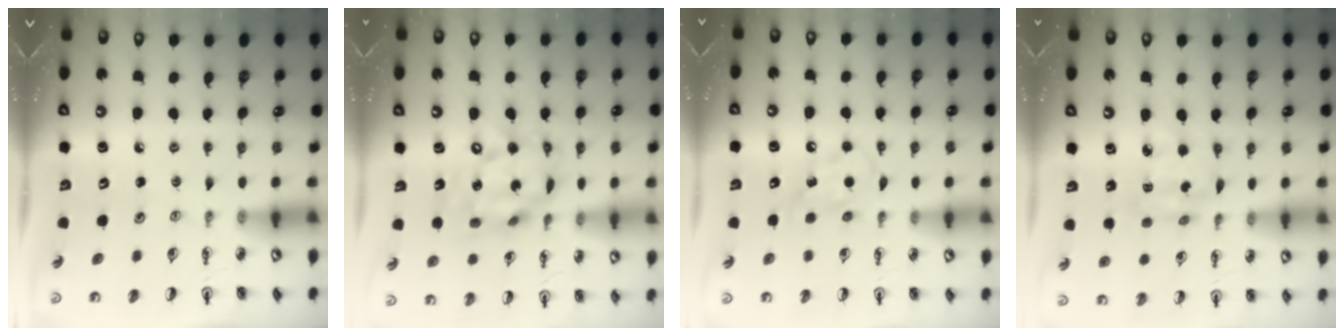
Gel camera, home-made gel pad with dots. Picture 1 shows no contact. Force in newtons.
{"total": 14.9, "press": 14.8, "slide": 1.4}
{"total": 5.0, "press": 4.9, "slide": 0.9}
{"total": 5.3, "press": 5.3, "slide": 0.4}